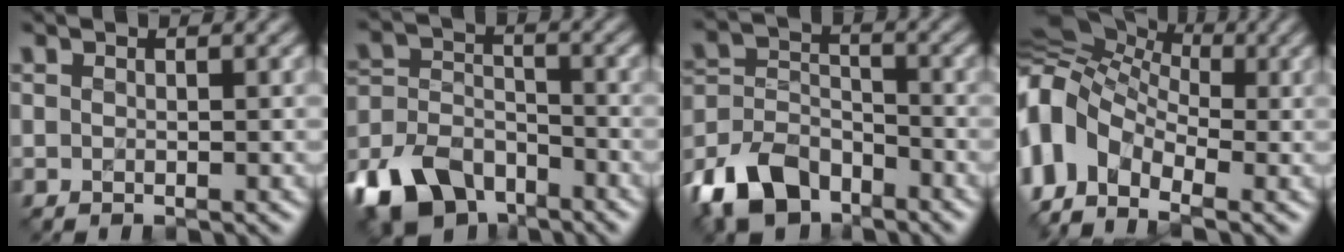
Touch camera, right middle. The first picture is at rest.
{"total": 8.9, "force": [-6.3, 5.0, 3.7], "torque": [-0.066, -0.003, -0.128]}
{"total": 8.0, "force": [-5.6, 4.5, 3.4], "torque": [-0.069, 0.001, -0.123]}
{"total": 11.8, "force": [-2.3, 8.7, 7.7], "torque": [-0.172, 0.004, -0.060]}